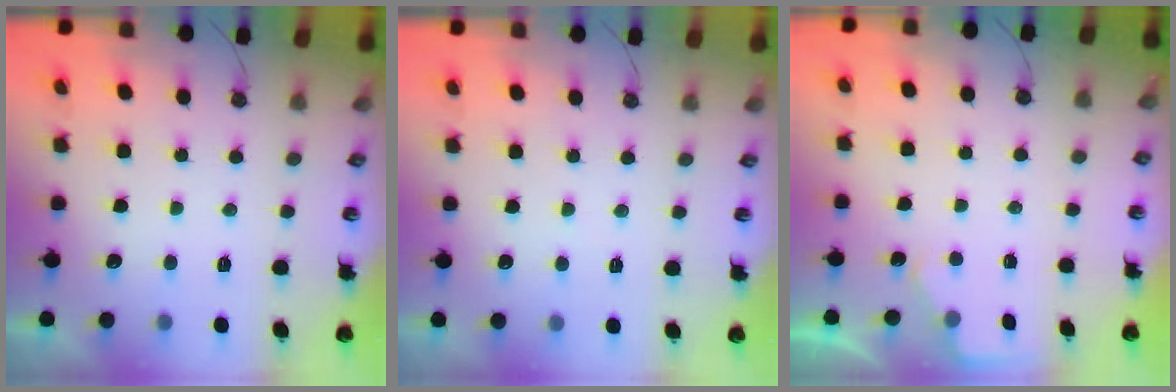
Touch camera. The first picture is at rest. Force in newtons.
{"total": 1.9, "press": 1.9, "slide": 0.3}
{"total": 1.9, "press": 1.9, "slide": 0.3}